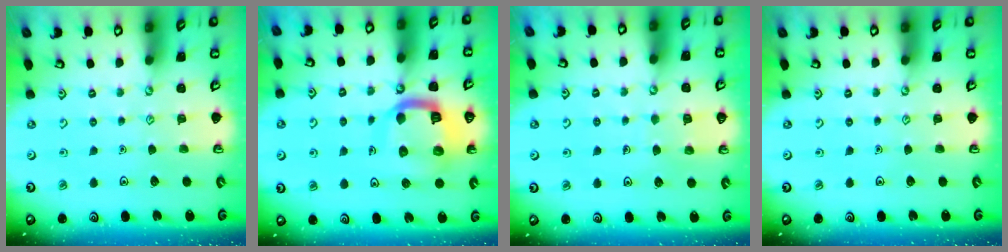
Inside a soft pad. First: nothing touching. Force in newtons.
{"total": 13.5, "press": 13.4, "slide": 1.6}
{"total": 5.0, "press": 5.0, "slide": 0.3}
{"total": 0.0}